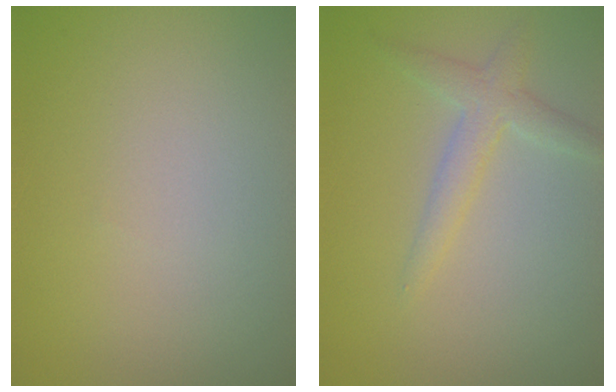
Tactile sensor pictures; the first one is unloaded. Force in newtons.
{"total": 2.4, "press": 2.4, "slide": 0.1}